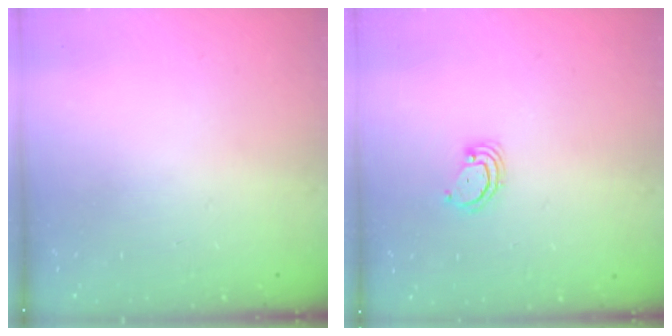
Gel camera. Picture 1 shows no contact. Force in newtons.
{"total": 2.9, "press": 2.9, "slide": 0.2}